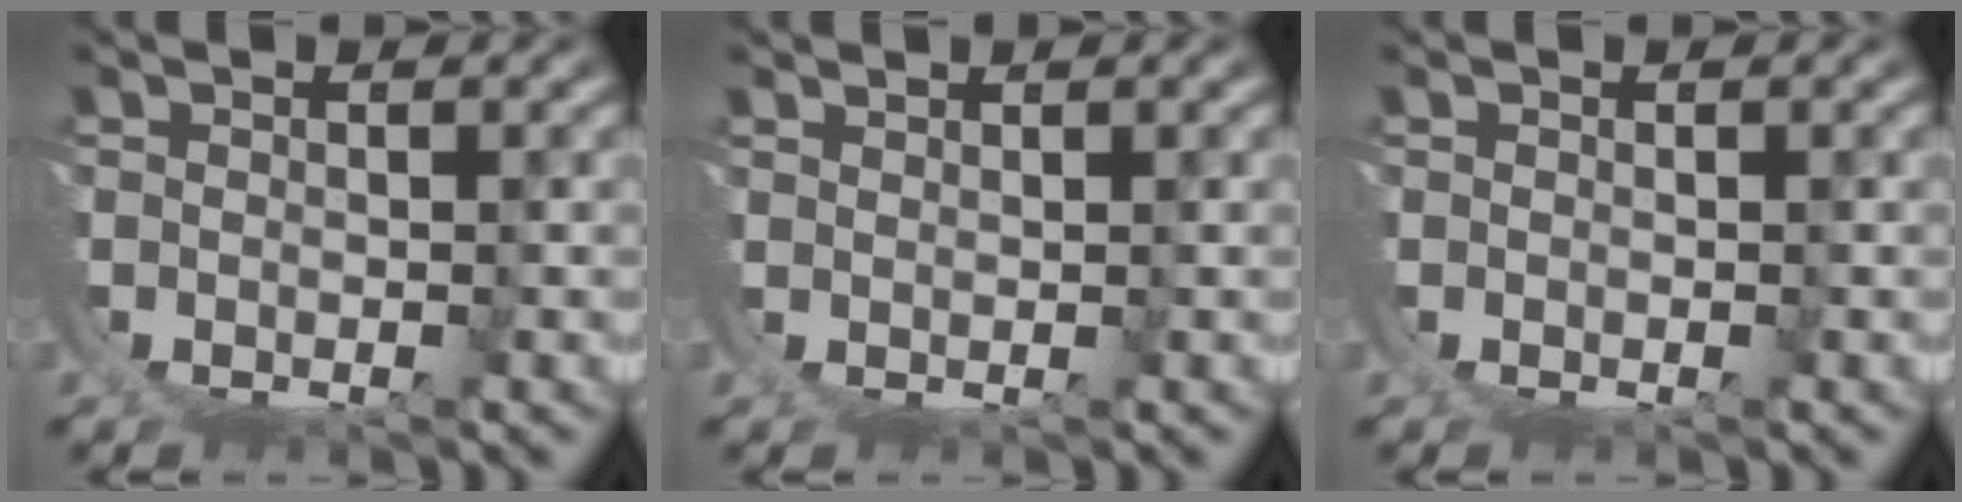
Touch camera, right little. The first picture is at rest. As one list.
[{"total": 1.5, "force": [0.9, -1.2, -0.1], "torque": [0.009, 0.000, 0.021]}, {"total": 0.0}]